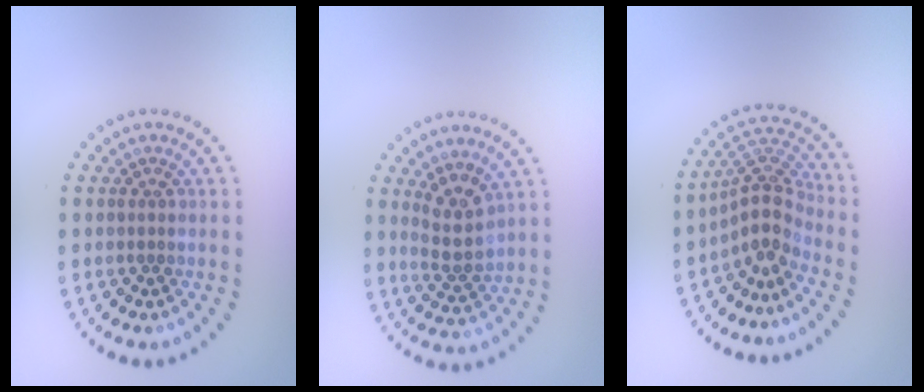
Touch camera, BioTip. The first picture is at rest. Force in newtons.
{"total": 2.8, "press": 2.6, "slide": 1.2}
{"total": 3.9, "press": 2.8, "slide": 2.6}